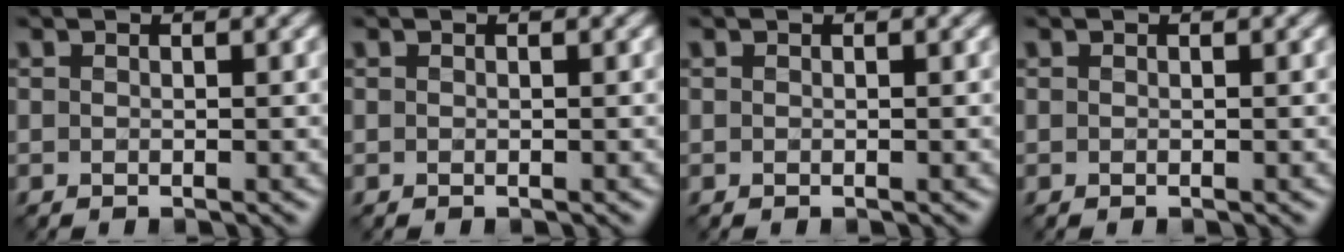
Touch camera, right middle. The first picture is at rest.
{"total": 0.0}
{"total": 0.0}
{"total": 0.0}